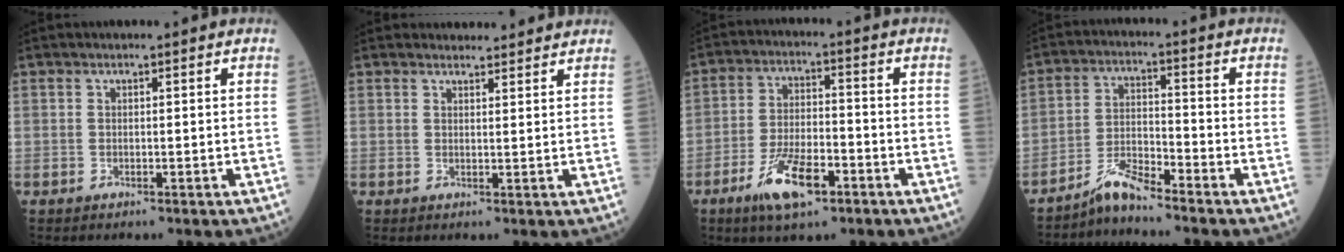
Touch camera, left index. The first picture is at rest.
{"total": 4.9, "force": [4.7, 1.2, 0.6], "torque": [-0.006, 0.012, 0.054]}
{"total": 9.2, "force": [-5.2, 3.0, 7.0], "torque": [-0.139, -0.006, -0.093]}
{"total": 5.1, "force": [-4.8, 0.0, 1.7], "torque": [-0.035, -0.008, -0.096]}